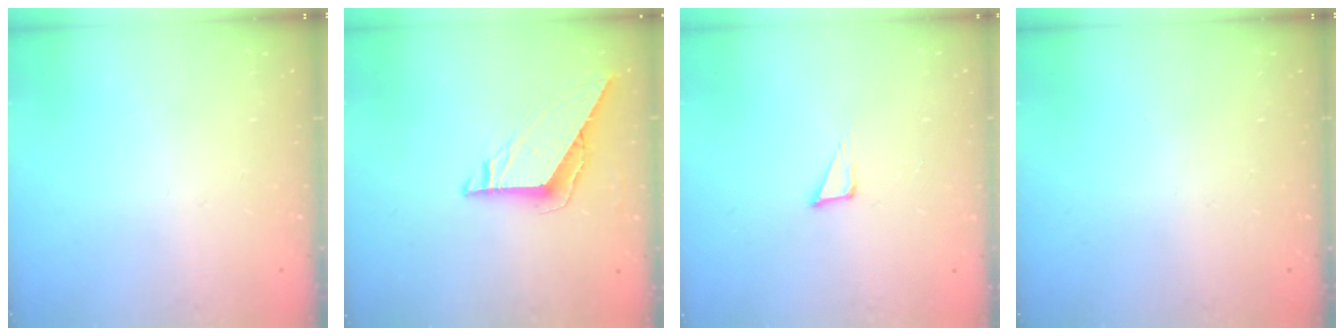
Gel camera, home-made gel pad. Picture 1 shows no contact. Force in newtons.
{"total": 7.7, "press": 7.6, "slide": 0.6}
{"total": 3.8, "press": 3.7, "slide": 0.9}
{"total": 0.0}